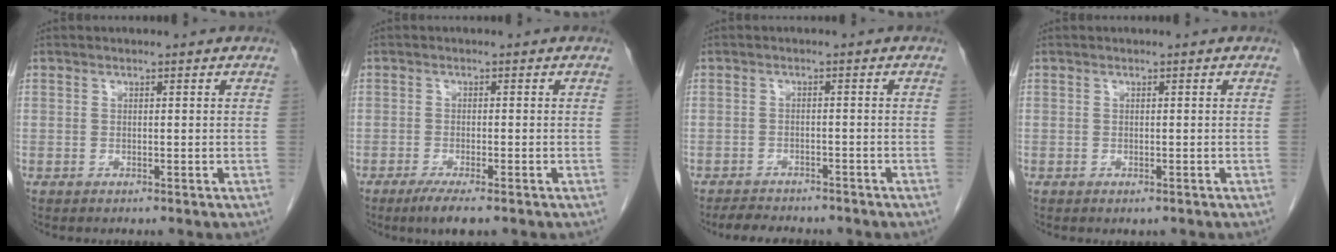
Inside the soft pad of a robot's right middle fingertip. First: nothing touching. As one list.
[{"total": 4.2, "force": [-2.9, 0.5, 3.1], "torque": [-0.051, -0.010, -0.046]}, {"total": 6.5, "force": [-5.8, 1.9, 2.4], "torque": [-0.040, -0.004, -0.079]}, {"total": 0.5, "force": [-0.3, 0.3, 0.3], "torque": [-0.006, -0.001, -0.001]}]